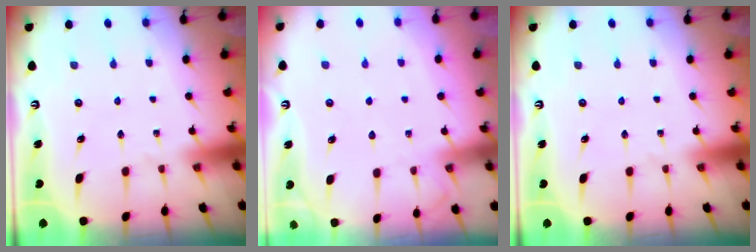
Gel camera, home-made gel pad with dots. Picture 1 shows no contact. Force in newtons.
{"total": 3.9, "press": 3.9, "slide": 0.6}
{"total": 0.0}